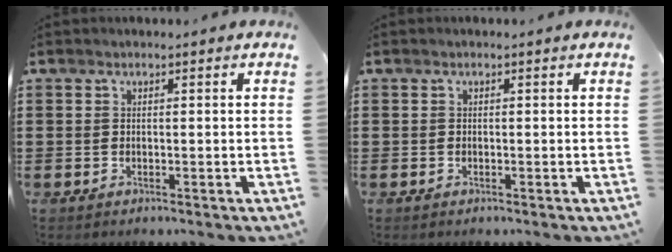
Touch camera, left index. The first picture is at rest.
{"total": 0.0}